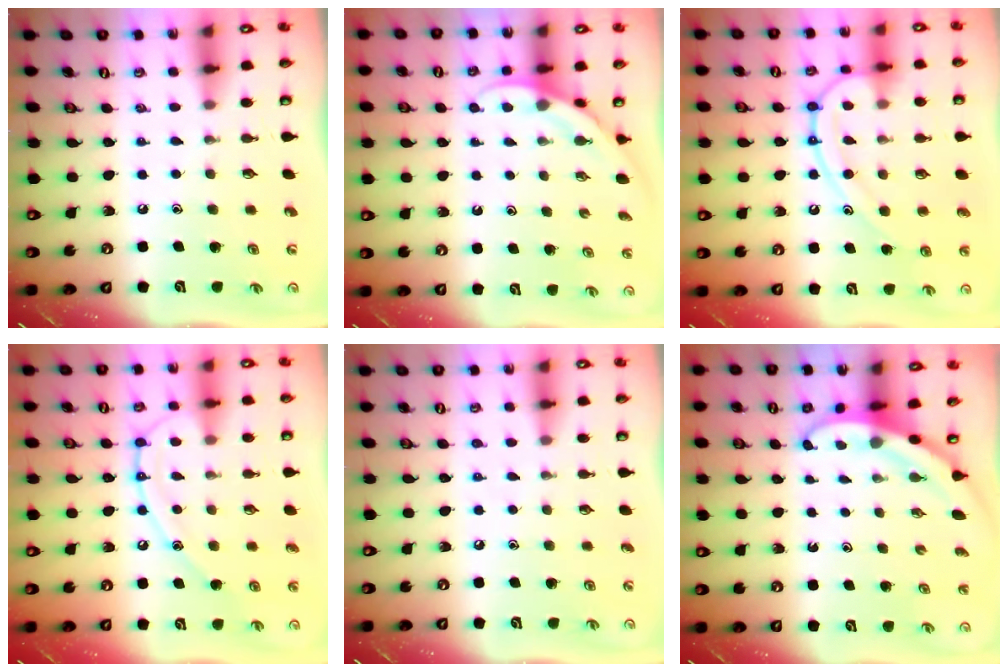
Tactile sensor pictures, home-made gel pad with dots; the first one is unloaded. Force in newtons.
{"total": 4.2, "press": 4.2, "slide": 0.3}
{"total": 15.2, "press": 15.1, "slide": 1.5}
{"total": 13.2, "press": 13.1, "slide": 1.2}
{"total": 2.3, "press": 2.3, "slide": 0.3}
{"total": 3.2, "press": 3.2, "slide": 0.1}